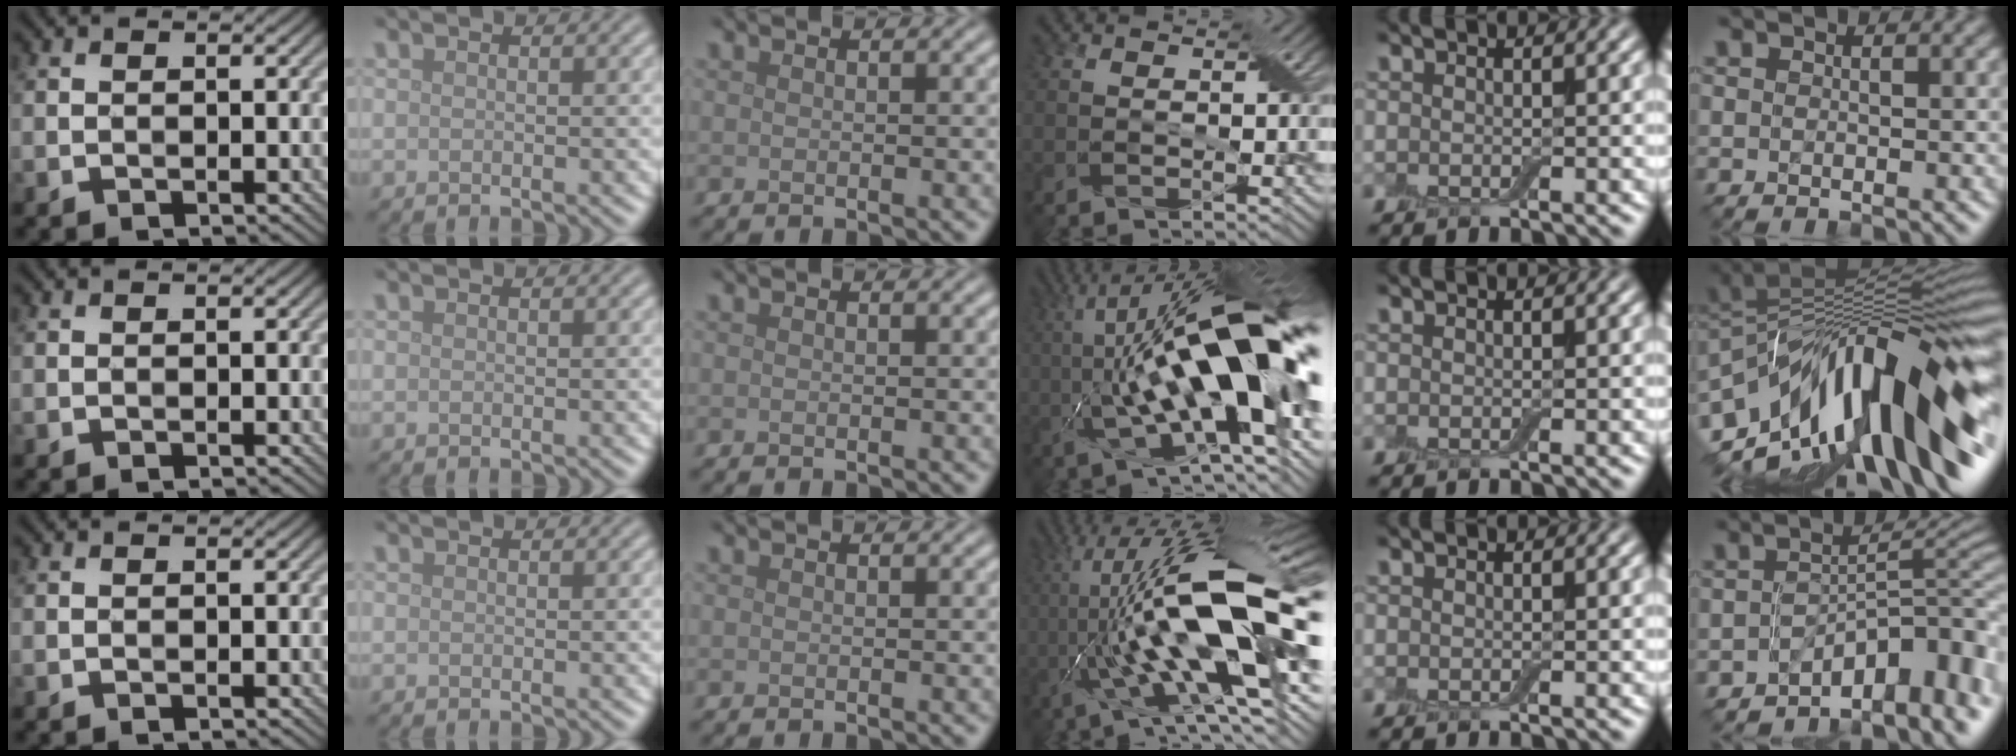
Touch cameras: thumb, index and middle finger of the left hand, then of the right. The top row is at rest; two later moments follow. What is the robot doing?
{"motion": "close", "object": "airpods case & airpods"}